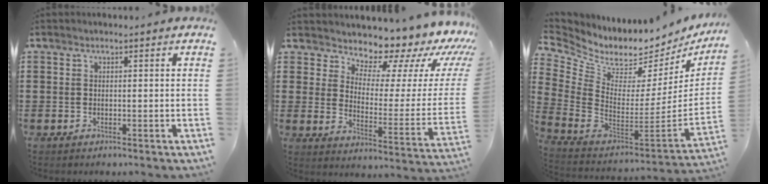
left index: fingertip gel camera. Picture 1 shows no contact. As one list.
[{"total": 8.7, "force": [8.2, 2.6, 1.8], "torque": [-0.033, -0.087, 0.133]}, {"total": 3.8, "force": [3.3, 1.6, 0.9], "torque": [-0.052, -0.056, 0.049]}]